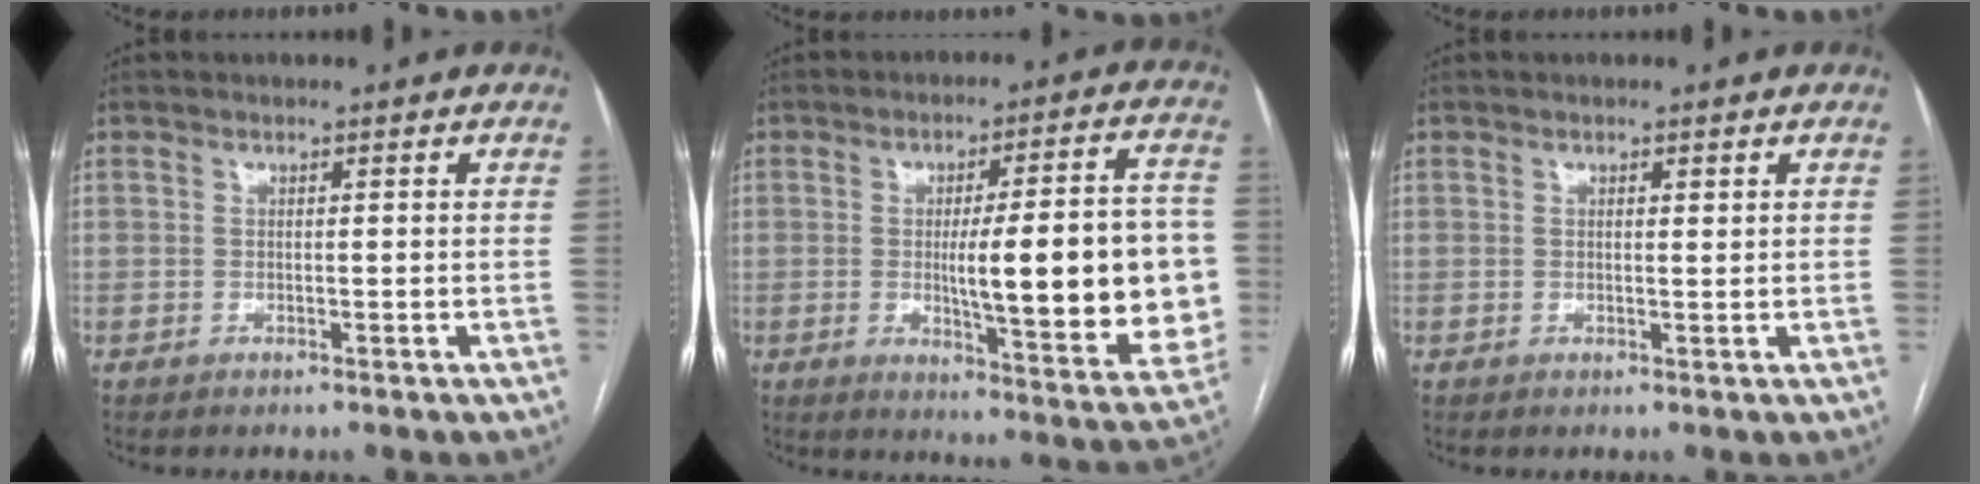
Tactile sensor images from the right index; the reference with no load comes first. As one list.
[{"total": 20.4, "force": [-1.1, 3.9, 20.0], "torque": [-0.229, 0.011, -0.002]}, {"total": 0.9, "force": [0.4, 0.2, 0.8], "torque": [-0.013, -0.002, 0.007]}]